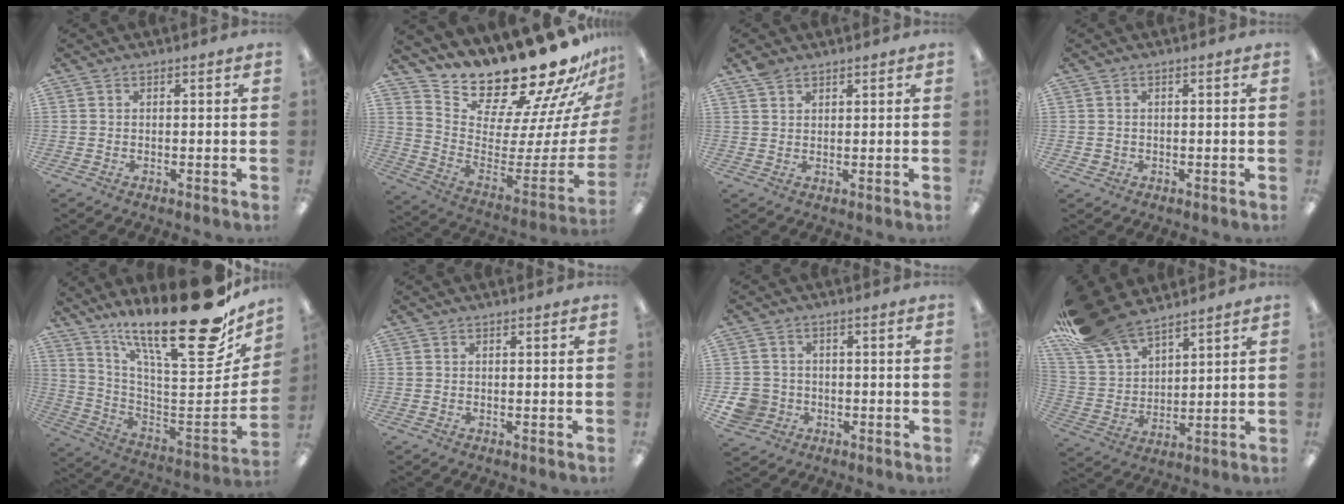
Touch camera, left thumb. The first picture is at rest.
{"total": 18.3, "force": [16.8, 4.4, 5.7], "torque": [-0.082, -0.174, 0.292]}
{"total": 3.0, "force": [2.3, 1.5, 1.1], "torque": [-0.027, -0.001, 0.045]}
{"total": 1.3, "force": [0.1, 1.3, 0.2], "torque": [-0.005, 0.004, 0.000]}
{"total": 28.3, "force": [21.2, 6.7, 17.4], "torque": [-0.245, -0.161, 0.342]}
{"total": 0.0}
{"total": 6.3, "force": [-1.8, 5.8, 1.6], "torque": [-0.045, 0.014, -0.032]}
{"total": 16.3, "force": [13.1, 6.9, 6.8], "torque": [-0.165, -0.067, 0.244]}